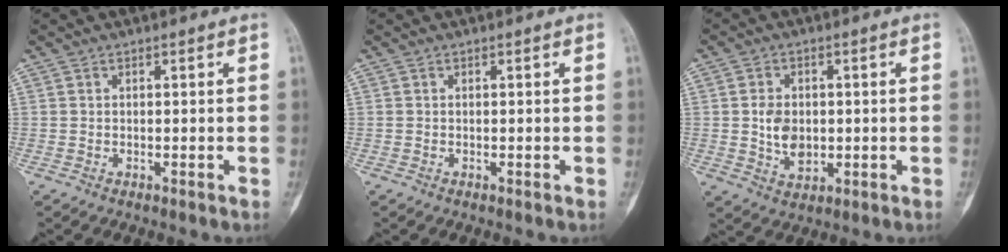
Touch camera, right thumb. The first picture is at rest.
{"total": 0.0}
{"total": 6.1, "force": [-0.1, 4.4, 4.3], "torque": [-0.057, -0.006, 0.004]}